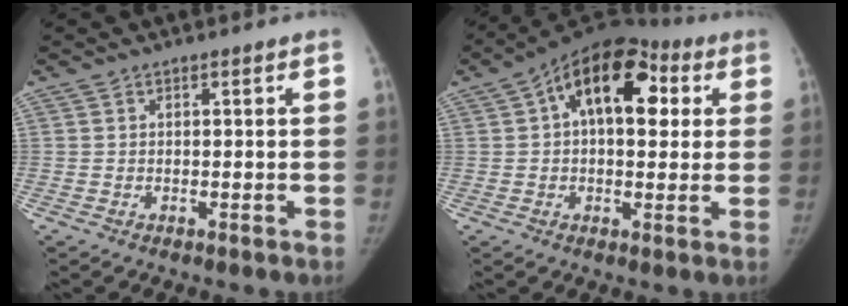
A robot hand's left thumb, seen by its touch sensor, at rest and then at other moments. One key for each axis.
{"total": 16.6, "fx": 4.4, "fy": 9.5, "fz": 12.8, "tx": -0.158, "ty": 0.027, "tz": 0.055}